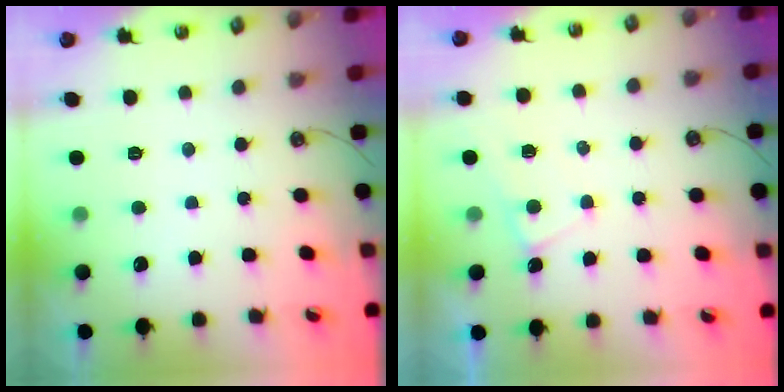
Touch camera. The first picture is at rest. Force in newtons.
{"total": 0.6, "press": 0.6, "slide": 0.1}